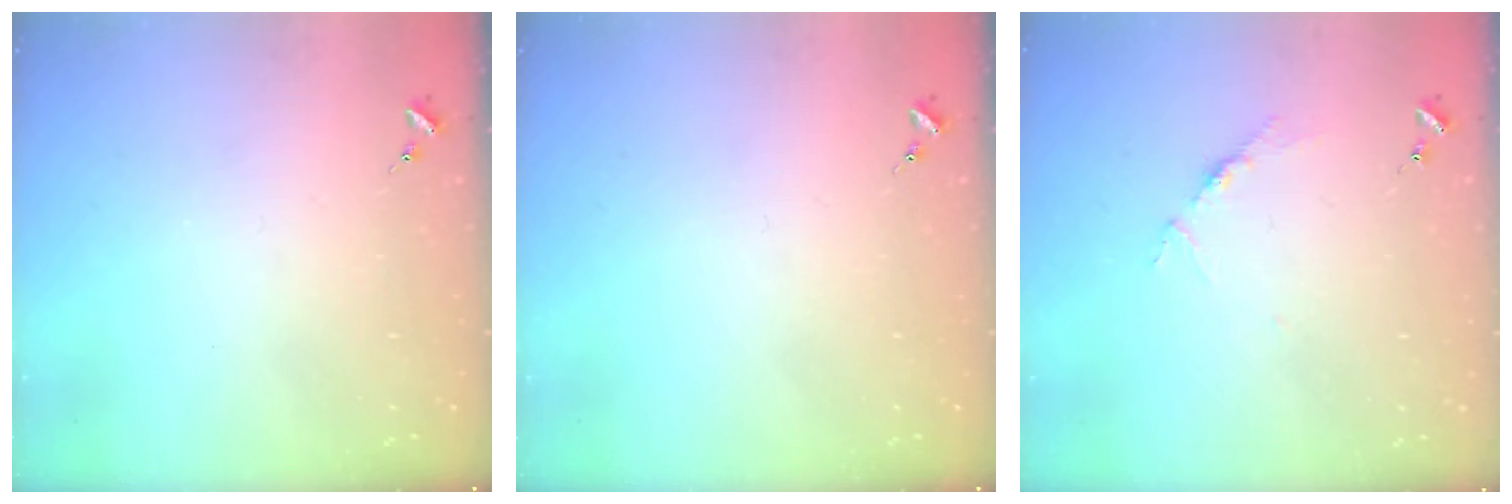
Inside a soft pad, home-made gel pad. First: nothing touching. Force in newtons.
{"total": 0.0}
{"total": 3.5, "press": 3.5, "slide": 0.5}